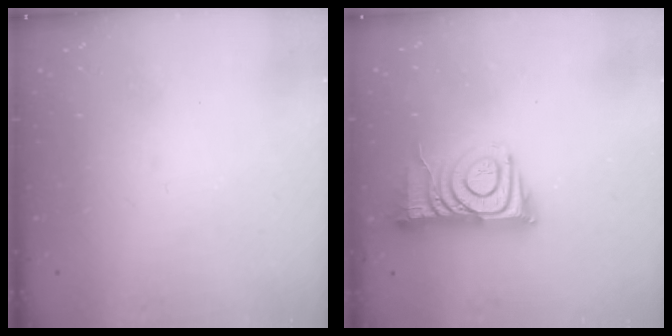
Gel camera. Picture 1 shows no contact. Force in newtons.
{"total": 11.4, "press": 11.3, "slide": 1.0}